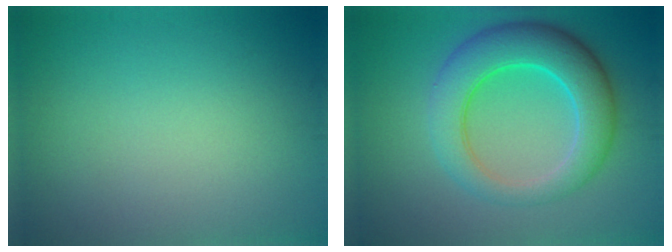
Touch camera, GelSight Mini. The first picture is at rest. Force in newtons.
{"total": 7.4, "press": 7.4, "slide": 0.1}